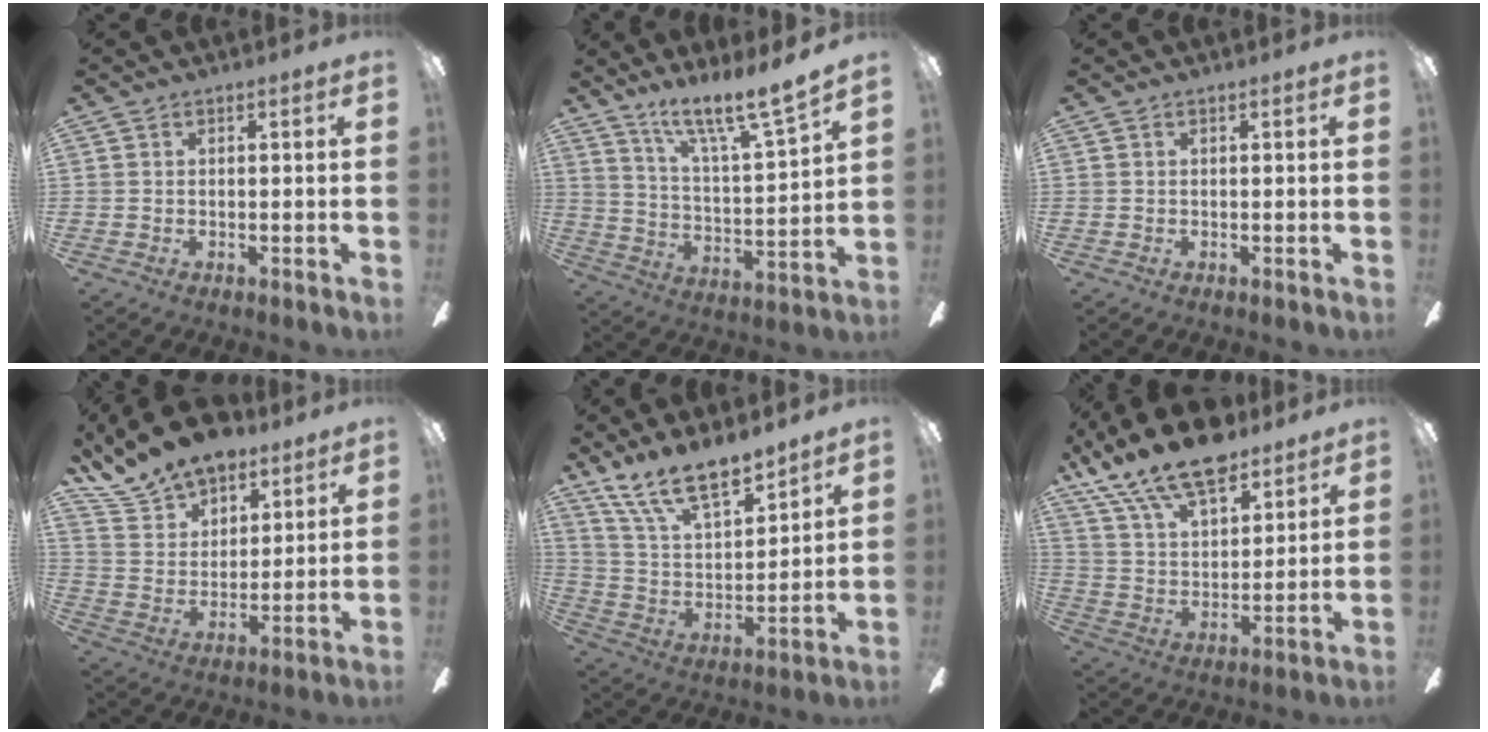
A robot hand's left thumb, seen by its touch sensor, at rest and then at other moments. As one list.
[{"total": 12.5, "force": [10.9, 0.0, 6.1], "torque": [-0.120, -0.081, 0.180]}, {"total": 0.0}, {"total": 13.7, "force": [11.7, 6.1, 3.5], "torque": [-0.089, -0.075, 0.220]}, {"total": 15.0, "force": [12.3, 4.7, 7.2], "torque": [-0.144, -0.077, 0.222]}, {"total": 17.5, "force": [12.7, 7.1, 9.7], "torque": [-0.188, -0.068, 0.226]}]